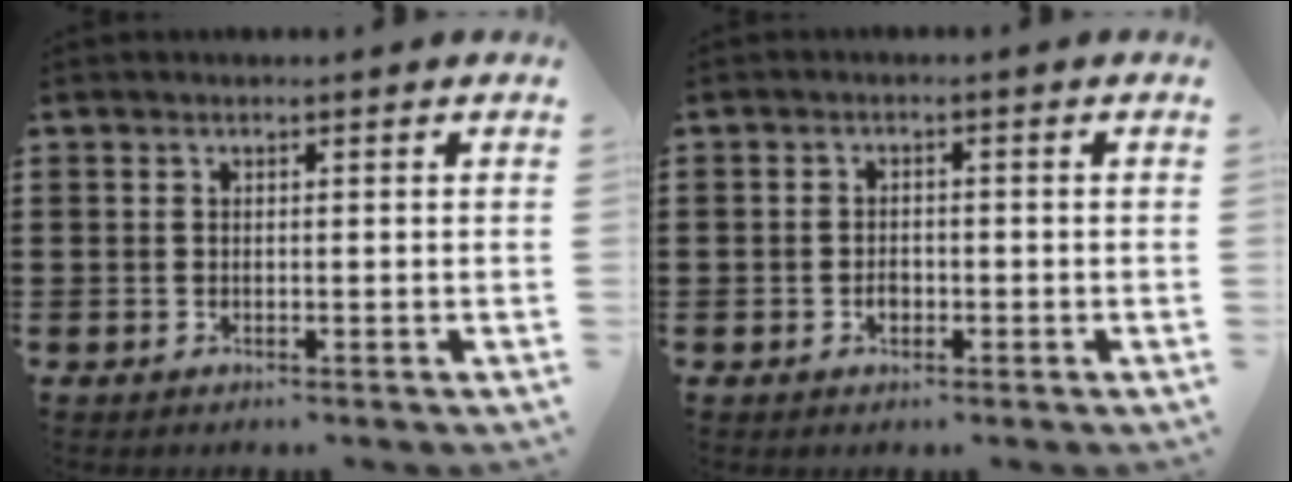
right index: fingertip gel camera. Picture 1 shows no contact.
{"total": 1.7, "force": [-0.6, 1.1, 1.2], "torque": [-0.024, -0.001, -0.011]}